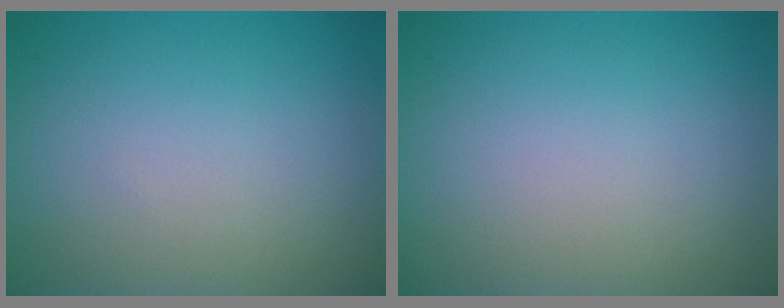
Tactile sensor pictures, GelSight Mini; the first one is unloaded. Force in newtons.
{"total": 0.0}